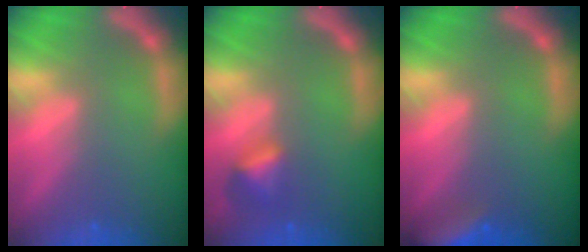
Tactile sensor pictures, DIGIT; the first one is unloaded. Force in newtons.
{"total": 2.4}
{"total": 6.5}